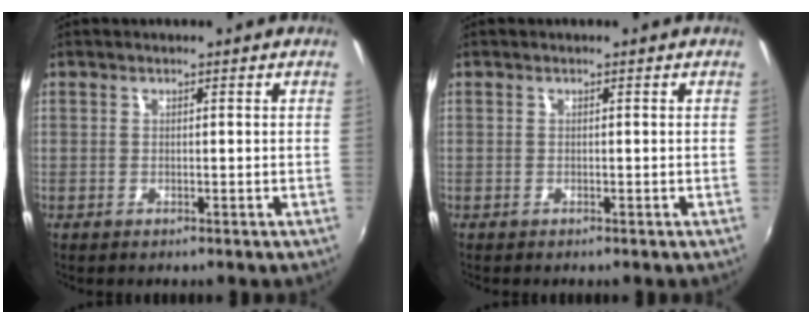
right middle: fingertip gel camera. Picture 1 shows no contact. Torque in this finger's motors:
{"motor_torque": [0.49, -0.53, 0.18, 0.06]}